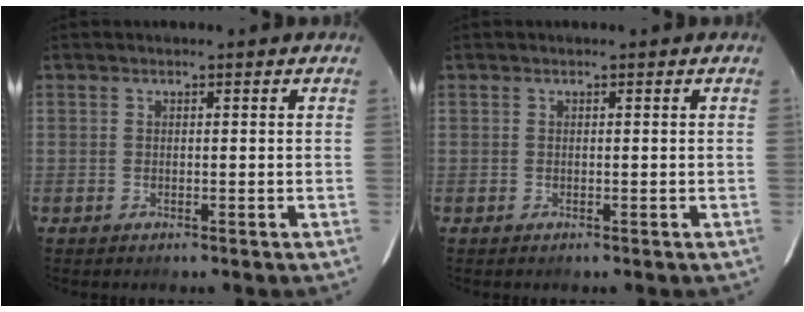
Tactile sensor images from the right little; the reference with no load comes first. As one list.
[{"total": 0.0}]